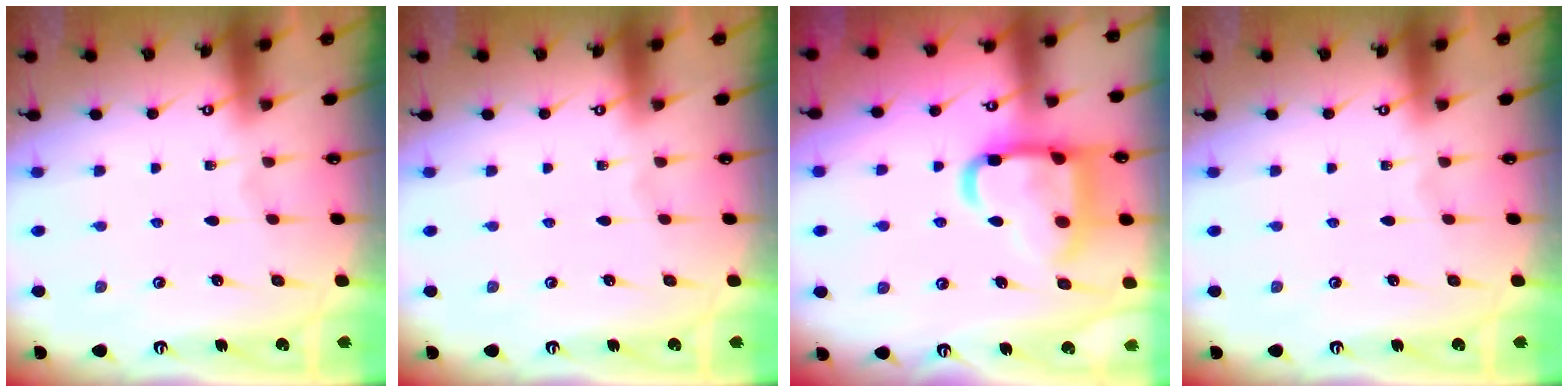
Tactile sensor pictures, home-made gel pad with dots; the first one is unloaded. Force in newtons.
{"total": 0.0}
{"total": 19.3, "press": 19.2, "slide": 1.9}
{"total": 0.0}